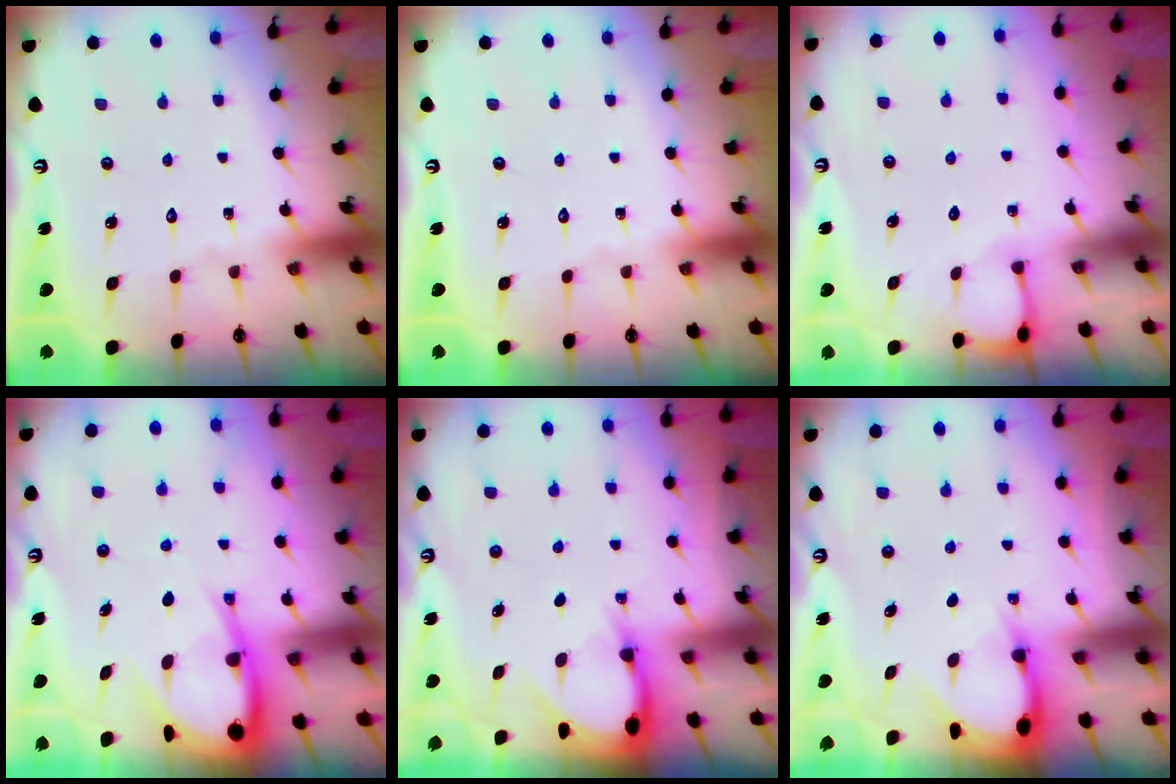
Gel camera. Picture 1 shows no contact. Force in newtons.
{"total": 0.0}
{"total": 2.1, "press": 2.1, "slide": 0.2}
{"total": 10.7, "press": 10.7, "slide": 1.3}
{"total": 3.3, "press": 3.3, "slide": 0.1}
{"total": 2.9, "press": 2.9, "slide": 0.3}